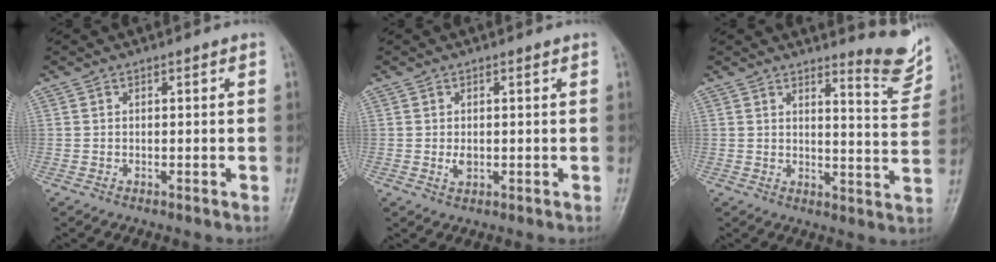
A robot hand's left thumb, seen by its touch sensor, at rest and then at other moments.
{"total": 1.8, "force": [0.1, 1.1, 1.4], "torque": [-0.022, -0.003, 0.004]}
{"total": 7.6, "force": [6.4, 1.2, 3.9], "torque": [-0.038, -0.066, 0.077]}